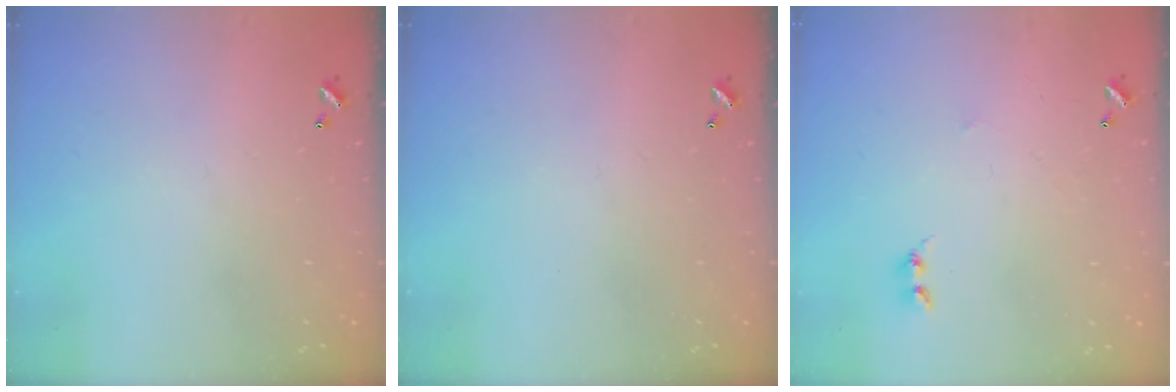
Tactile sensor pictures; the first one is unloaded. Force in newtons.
{"total": 0.0}
{"total": 2.8, "press": 2.7, "slide": 0.4}